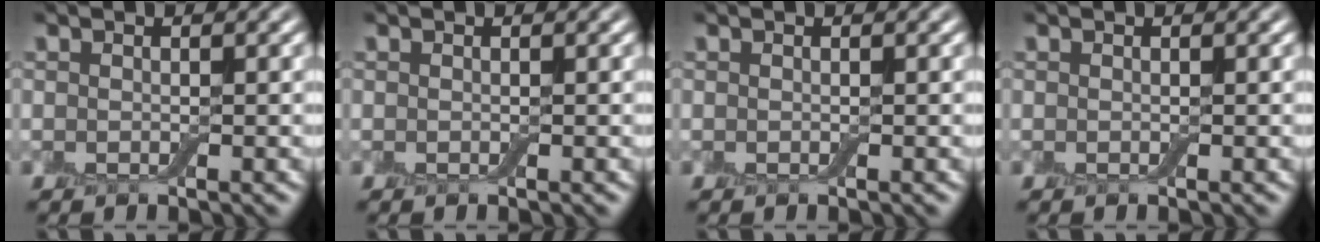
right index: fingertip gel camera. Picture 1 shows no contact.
{"total": 0.0}
{"total": 0.0}
{"total": 0.0}